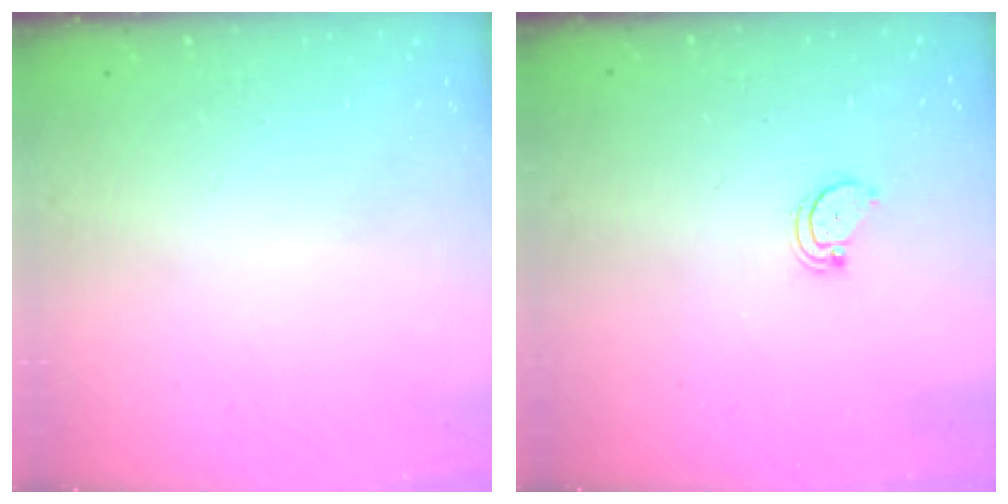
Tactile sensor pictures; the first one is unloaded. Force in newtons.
{"total": 1.9, "press": 1.9, "slide": 0.2}